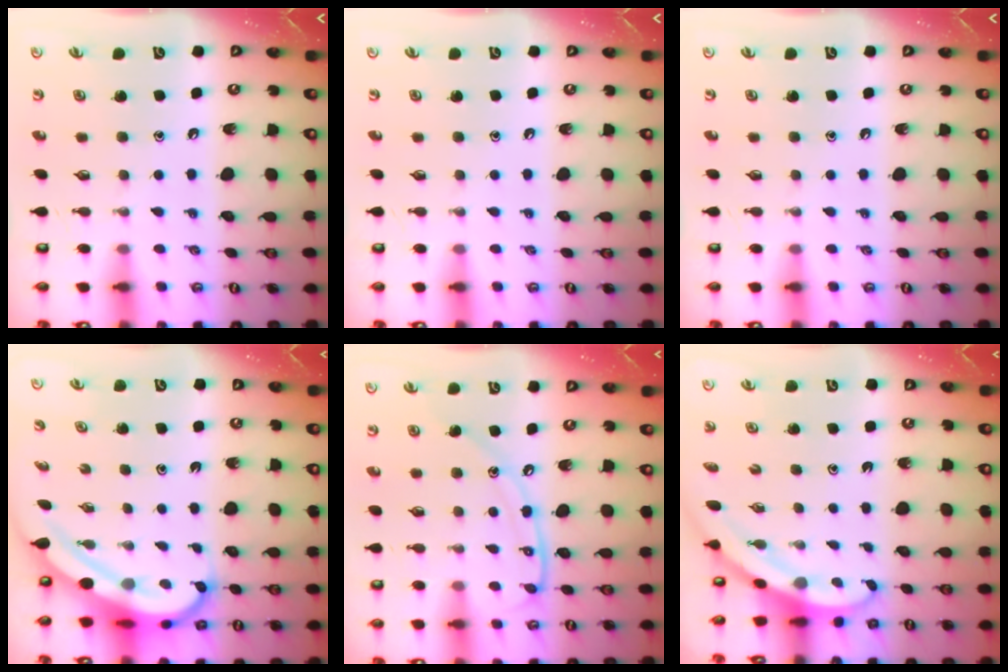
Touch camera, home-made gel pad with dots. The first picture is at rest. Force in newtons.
{"total": 0.0}
{"total": 0.0}
{"total": 6.5, "press": 6.5, "slide": 0.8}
{"total": 12.1, "press": 12.0, "slide": 1.2}
{"total": 3.2, "press": 3.2, "slide": 0.2}